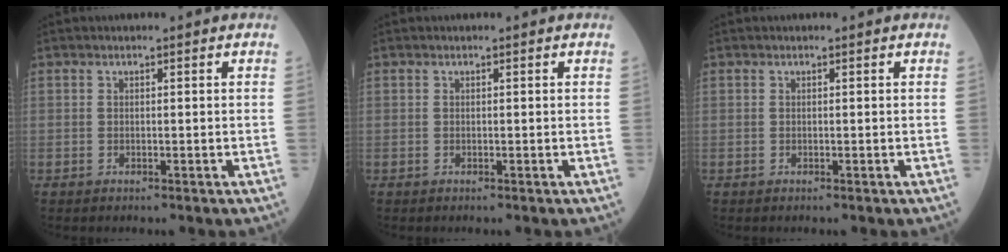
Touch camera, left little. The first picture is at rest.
{"total": 0.0}
{"total": 0.0}